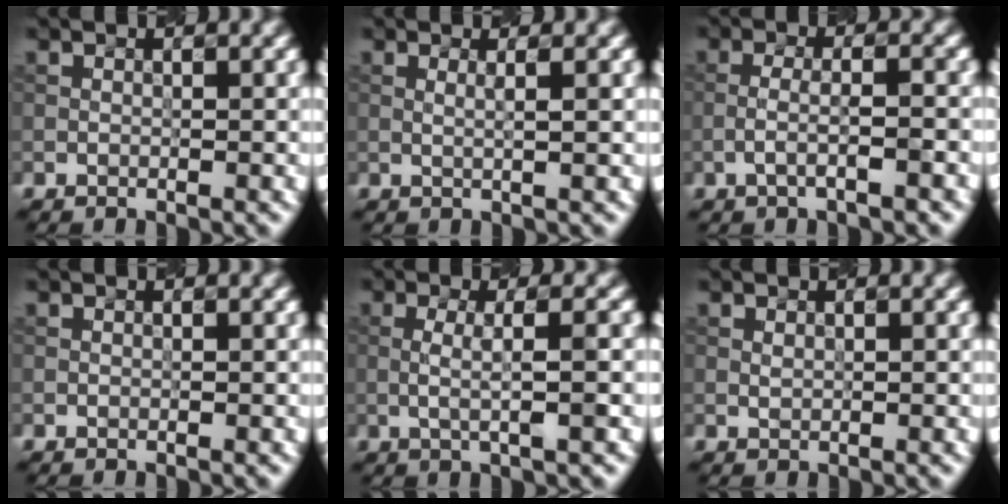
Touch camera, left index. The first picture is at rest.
{"total": 1.2, "force": [0.2, 0.2, 1.1], "torque": [-0.023, 0.008, 0.002]}
{"total": 2.2, "force": [-1.2, 0.2, 1.8], "torque": [-0.037, 0.015, -0.021]}
{"total": 0.0}
{"total": 2.7, "force": [-0.2, 0.4, 2.6], "torque": [-0.048, 0.001, 0.003]}
{"total": 0.0}